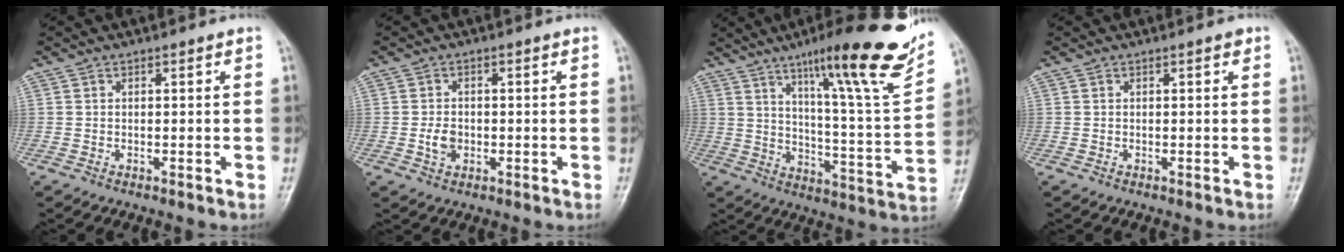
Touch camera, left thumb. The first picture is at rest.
{"total": 3.3, "force": [-0.7, 2.5, 2.0], "torque": [-0.028, 0.004, -0.013]}
{"total": 23.2, "force": [14.6, 3.1, 17.8], "torque": [-0.234, -0.061, 0.223]}
{"total": 0.5, "force": [0.3, 0.2, 0.4], "torque": [-0.006, -0.001, 0.001]}